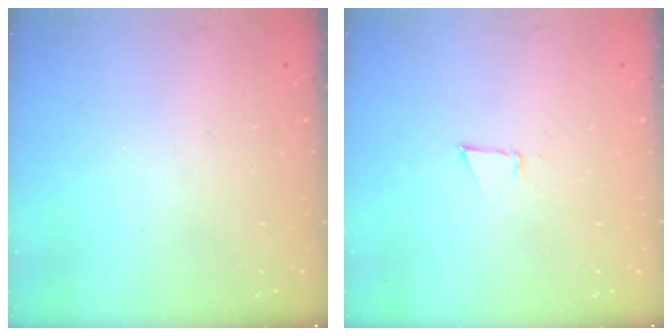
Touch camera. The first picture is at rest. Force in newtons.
{"total": 3.8, "press": 3.7, "slide": 0.6}